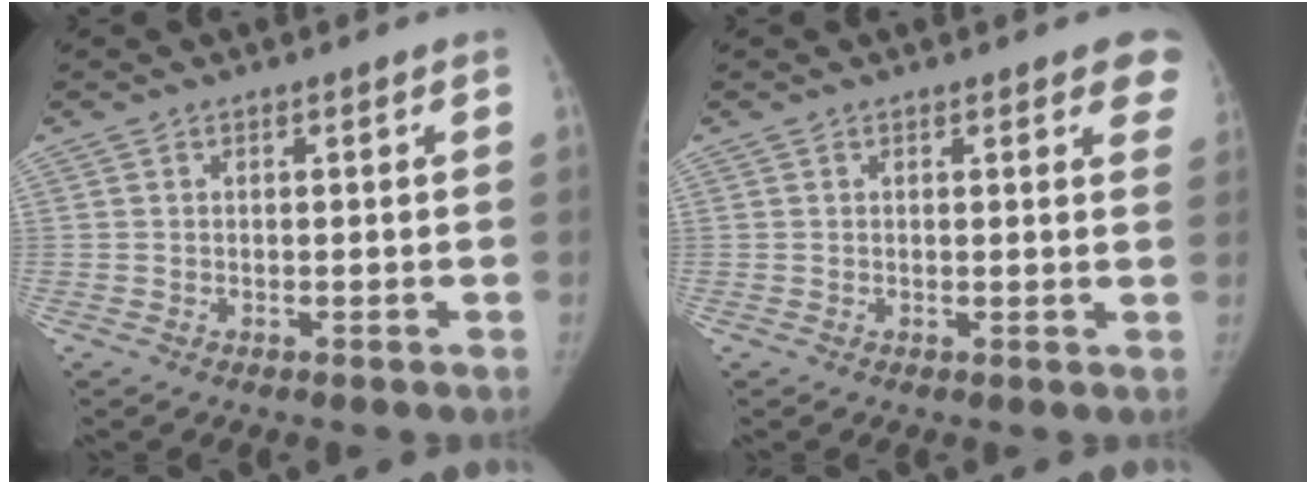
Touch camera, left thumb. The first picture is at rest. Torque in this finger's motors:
{"motor_torque": [0.16, -0.12, 0.49, -0.48, 0.07]}